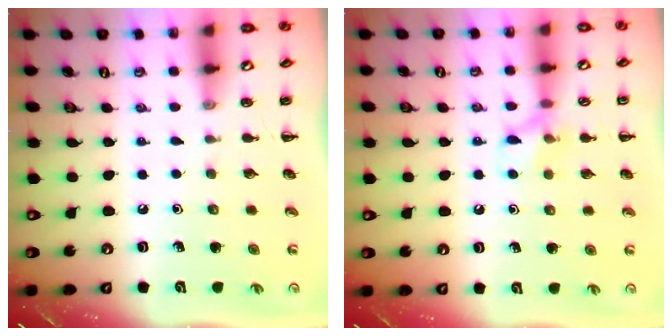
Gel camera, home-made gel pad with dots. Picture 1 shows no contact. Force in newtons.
{"total": 8.1, "press": 7.9, "slide": 1.8}